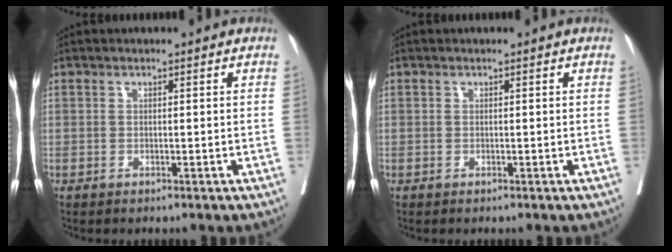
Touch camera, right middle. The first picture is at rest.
{"total": 0.0}